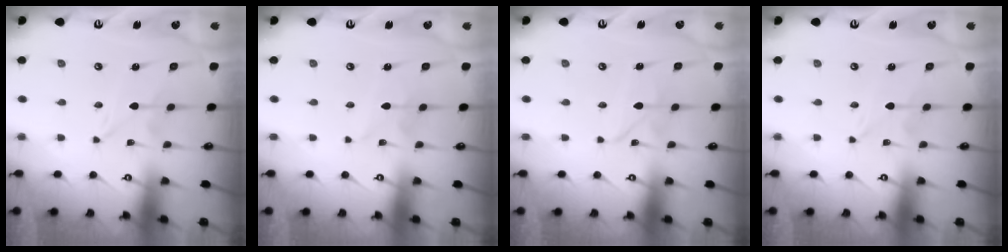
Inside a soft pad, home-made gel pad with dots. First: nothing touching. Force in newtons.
{"total": 2.8, "press": 2.8, "slide": 0.3}
{"total": 2.2, "press": 2.2, "slide": 0.2}
{"total": 0.0}